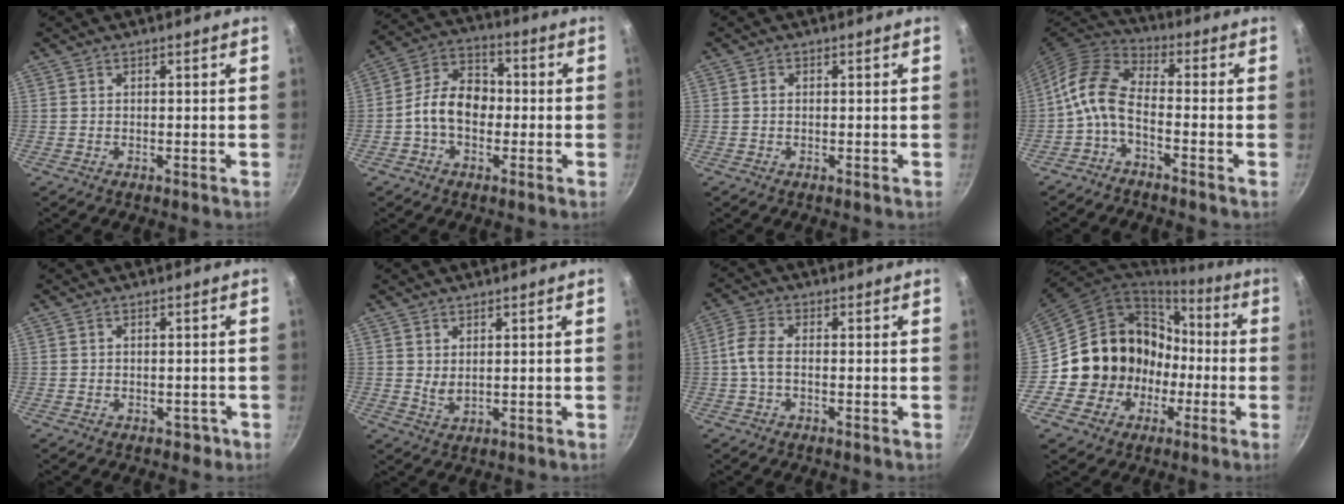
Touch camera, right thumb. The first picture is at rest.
{"total": 10.3, "force": [-1.4, 7.4, 7.0], "torque": [-0.085, 0.036, -0.042]}
{"total": 0.7, "force": [0.0, 0.6, 0.4], "torque": [-0.006, 0.004, 0.000]}
{"total": 9.2, "force": [-2.9, 4.7, 7.3], "torque": [-0.155, 0.041, -0.072]}
{"total": 1.9, "force": [-0.8, 1.5, 0.7], "torque": [0.002, 0.013, -0.001]}
{"total": 2.5, "force": [1.2, 1.3, 1.8], "torque": [-0.030, -0.014, 0.024]}
{"total": 4.6, "force": [-0.7, 2.5, 3.8], "torque": [-0.088, 0.017, -0.024]}
{"total": 16.7, "force": [-2.4, 15.6, 5.5], "torque": [-0.054, 0.063, -0.022]}